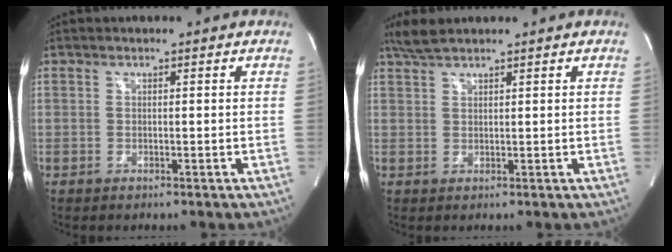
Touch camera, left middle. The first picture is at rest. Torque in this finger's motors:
{"motor_torque": [0.27, -0.17, -0.05, 0.01]}